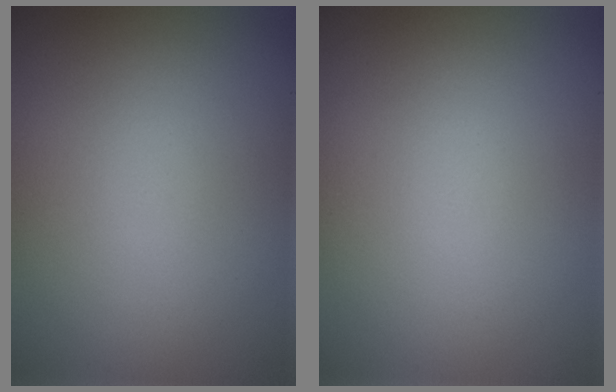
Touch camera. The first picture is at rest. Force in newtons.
{"total": 0.0}